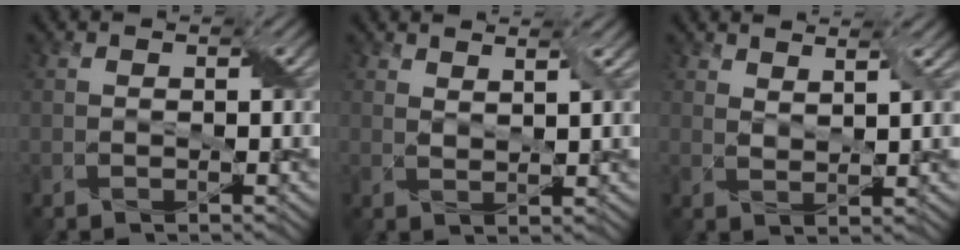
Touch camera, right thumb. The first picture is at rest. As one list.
[{"total": 2.3, "force": [1.8, 0.4, 1.5], "torque": [-0.028, -0.001, 0.037]}, {"total": 2.8, "force": [2.2, 0.6, 1.7], "torque": [-0.031, -0.002, 0.045]}]